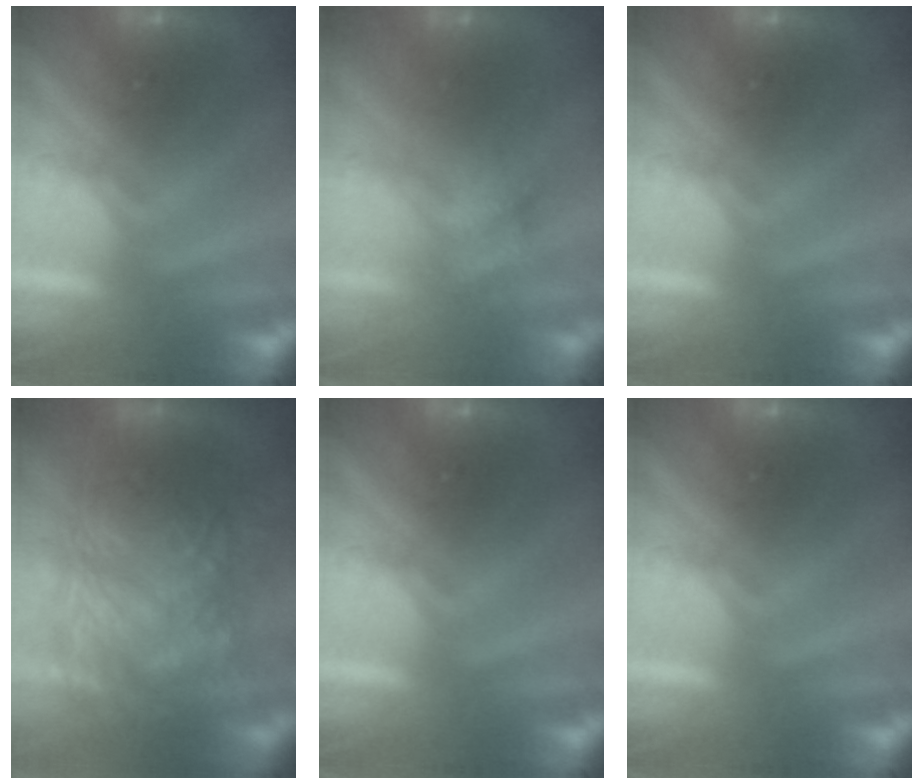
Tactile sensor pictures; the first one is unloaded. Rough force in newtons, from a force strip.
{"total": 2.8}
{"total": 0.0}
{"total": 10.9}
{"total": 0.0}
{"total": 0.0}